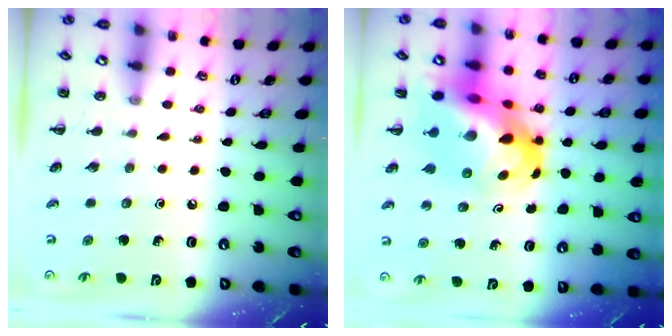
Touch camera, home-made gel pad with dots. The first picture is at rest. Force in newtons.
{"total": 15.0, "press": 14.5, "slide": 3.8}